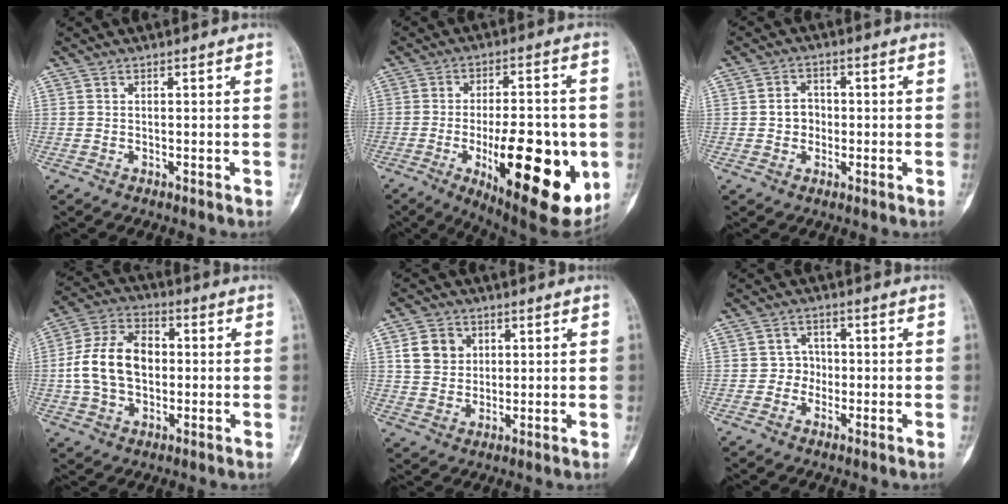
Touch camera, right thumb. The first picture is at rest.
{"total": 23.6, "force": [-5.9, 8.8, 21.0], "torque": [-0.260, -0.007, -0.067]}
{"total": 3.8, "force": [-0.4, 3.4, 1.8], "torque": [-0.004, 0.009, -0.012]}
{"total": 13.4, "force": [-0.1, 9.3, 9.7], "torque": [-0.167, 0.027, -0.006]}
{"total": 7.1, "force": [2.3, 6.0, 3.1], "torque": [-0.029, -0.006, 0.044]}
{"total": 3.2, "force": [-0.6, 3.0, 0.9], "torque": [0.018, 0.012, -0.020]}